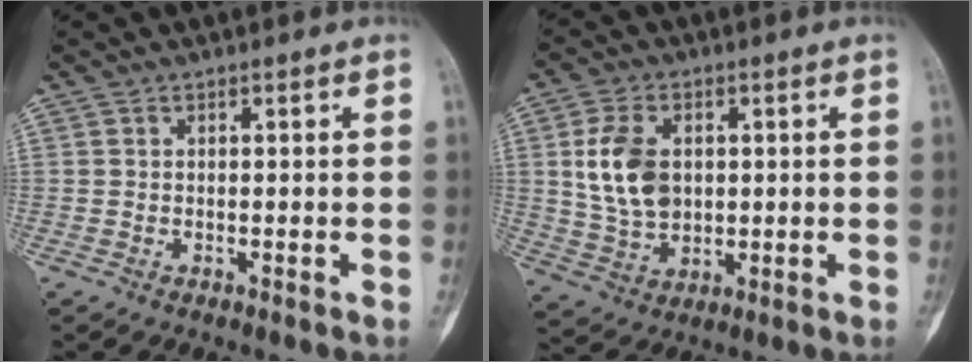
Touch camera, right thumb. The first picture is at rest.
{"total": 10.7, "force": [1.7, 7.3, 7.6], "torque": [-0.138, -0.005, 0.042]}